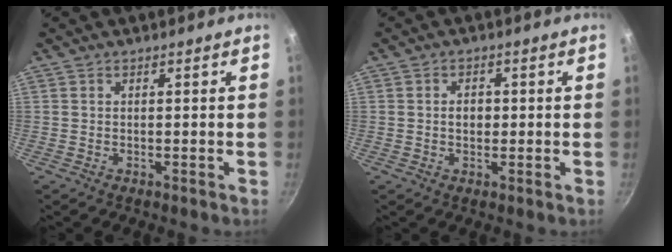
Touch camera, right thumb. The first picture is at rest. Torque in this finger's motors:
{"motor_torque": [0.66, 0.66, 0.40, -0.24, 0.00]}